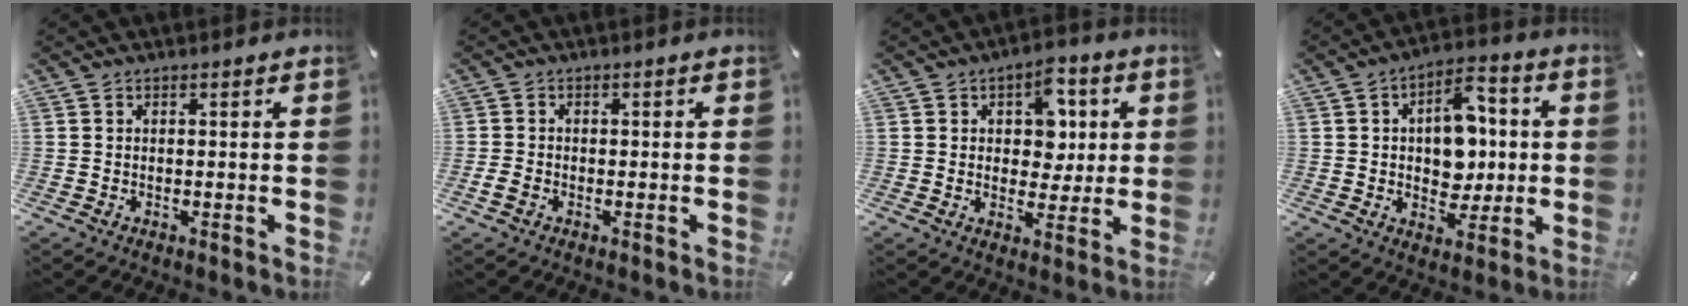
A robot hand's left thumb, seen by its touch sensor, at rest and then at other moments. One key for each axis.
{"total": 2.3, "fx": -1.0, "fy": 1.6, "fz": 1.2, "tx": -0.022, "ty": 0.004, "tz": -0.019}
{"total": 9.6, "fx": 2.2, "fy": 7.1, "fz": 6.0, "tx": -0.066, "ty": -0.004, "tz": 0.033}
{"total": 11.7, "fx": 0.3, "fy": 8.6, "fz": 8.0, "tx": -0.103, "ty": 0.013, "tz": 0.007}